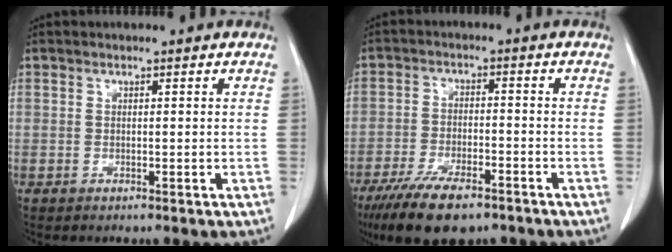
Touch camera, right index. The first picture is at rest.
{"total": 10.9, "force": [-7.7, 3.6, 6.8], "torque": [-0.118, -0.015, -0.130]}